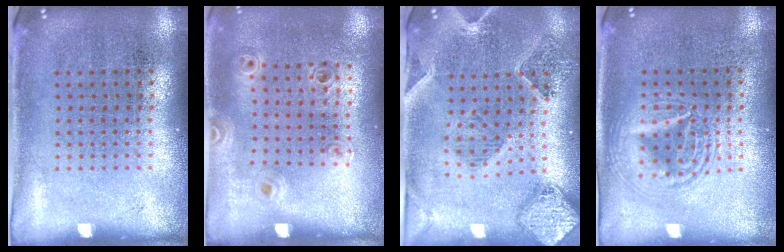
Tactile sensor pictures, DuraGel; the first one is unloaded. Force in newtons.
{"total": 0.9, "press": 0.9, "slide": 0.2}
{"total": 1.5, "press": 1.4, "slide": 0.3}
{"total": 2.9, "press": 2.8, "slide": 0.3}